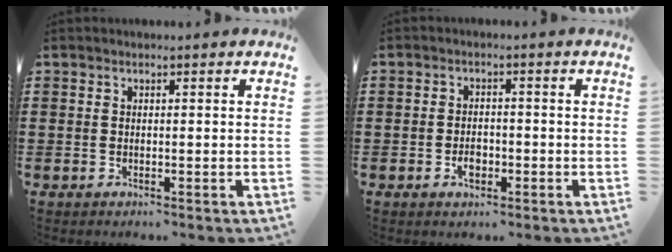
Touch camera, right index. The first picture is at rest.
{"total": 2.6, "force": [-0.9, 1.4, 1.9], "torque": [-0.039, -0.001, -0.016]}